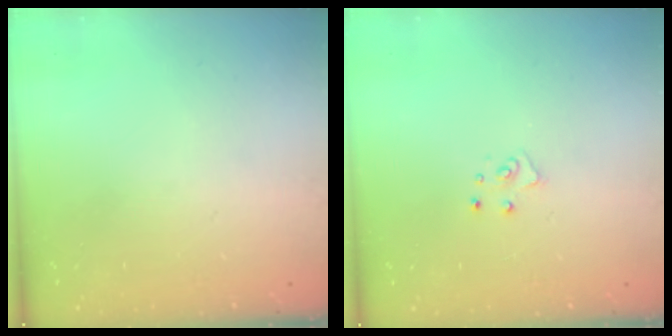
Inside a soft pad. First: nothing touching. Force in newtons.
{"total": 4.0, "press": 4.0, "slide": 0.3}